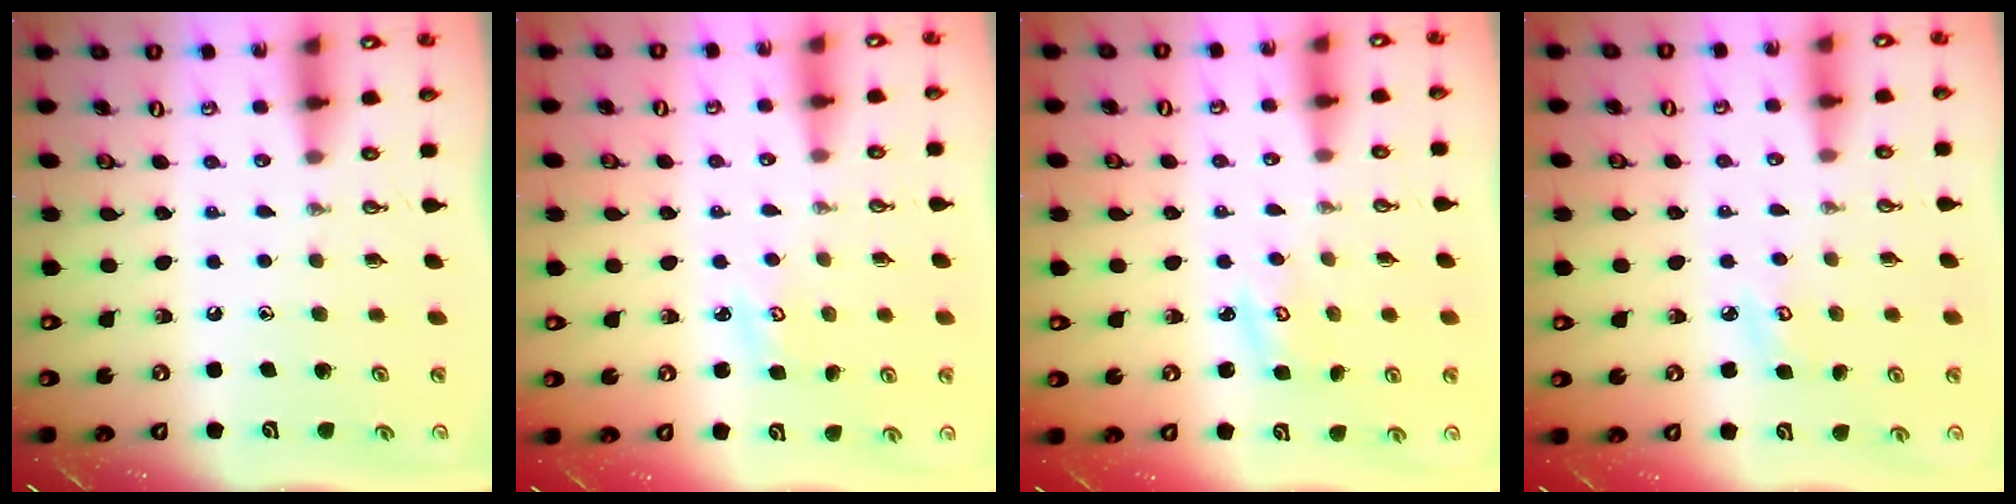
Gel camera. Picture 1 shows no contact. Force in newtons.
{"total": 2.5, "press": 2.5, "slide": 0.4}
{"total": 3.4, "press": 3.3, "slide": 0.5}
{"total": 4.4, "press": 4.4, "slide": 0.4}